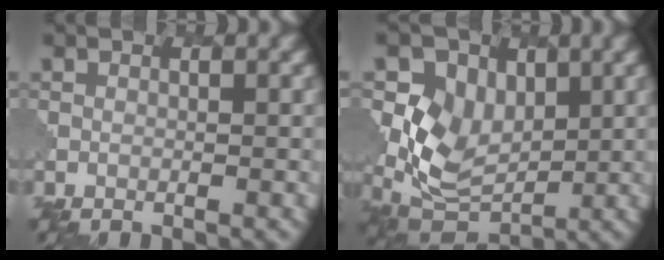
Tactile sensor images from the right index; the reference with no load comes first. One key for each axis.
{"total": 6.4, "fx": 1.0, "fy": 5.1, "fz": 3.8, "tx": -0.082, "ty": -0.009, "tz": 0.023}